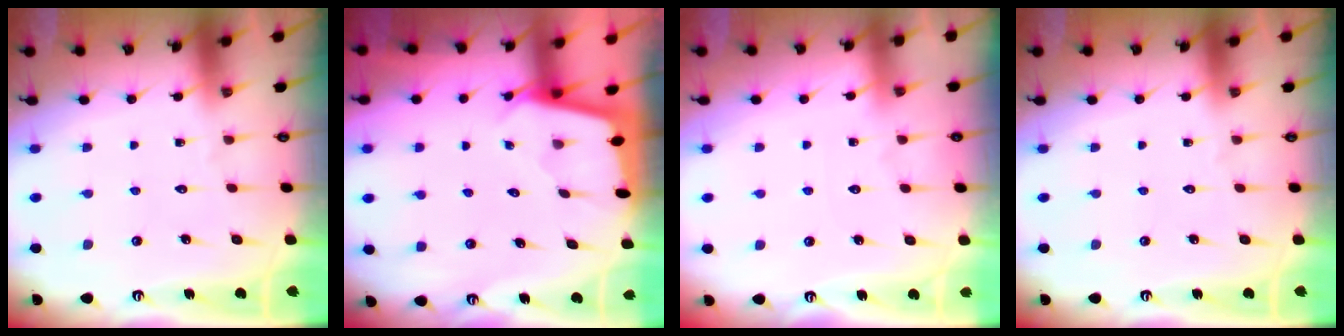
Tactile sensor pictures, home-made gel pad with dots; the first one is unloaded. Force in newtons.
{"total": 1.8, "press": 1.8, "slide": 0.1}
{"total": 2.8, "press": 2.8, "slide": 0.3}
{"total": 0.0}